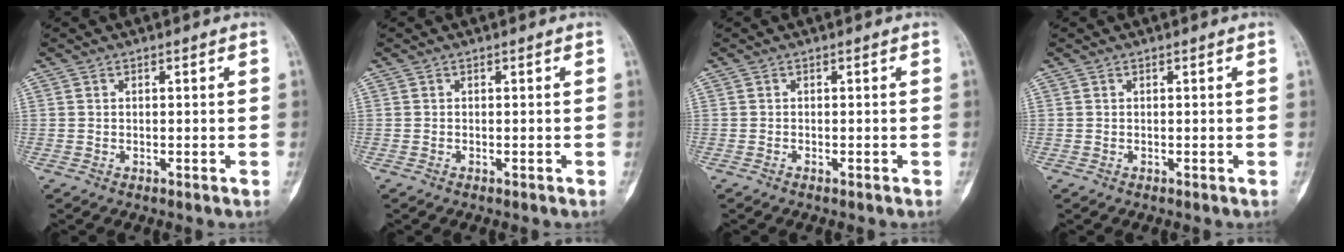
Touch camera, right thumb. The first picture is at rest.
{"total": 0.0}
{"total": 0.6, "force": [-0.5, 0.2, 0.4], "torque": [-0.010, 0.000, -0.005]}
{"total": 0.0}